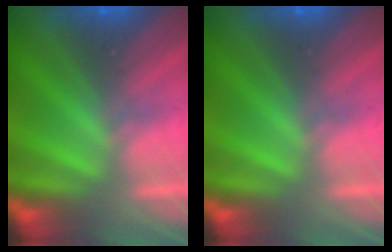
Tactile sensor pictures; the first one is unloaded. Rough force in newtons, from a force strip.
{"total": 0.0}